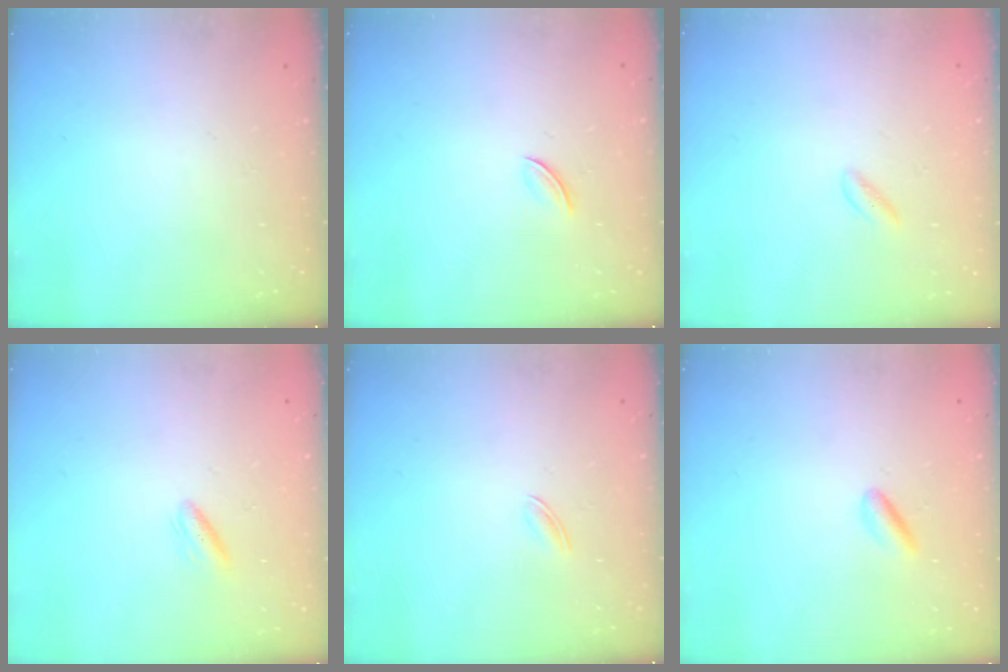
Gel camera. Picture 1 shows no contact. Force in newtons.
{"total": 2.8, "press": 2.7, "slide": 0.8}
{"total": 0.7, "press": 0.5, "slide": 0.6}
{"total": 3.1, "press": 2.8, "slide": 1.3}
{"total": 1.6, "press": 1.5, "slide": 0.5}
{"total": 2.4, "press": 2.2, "slide": 0.8}